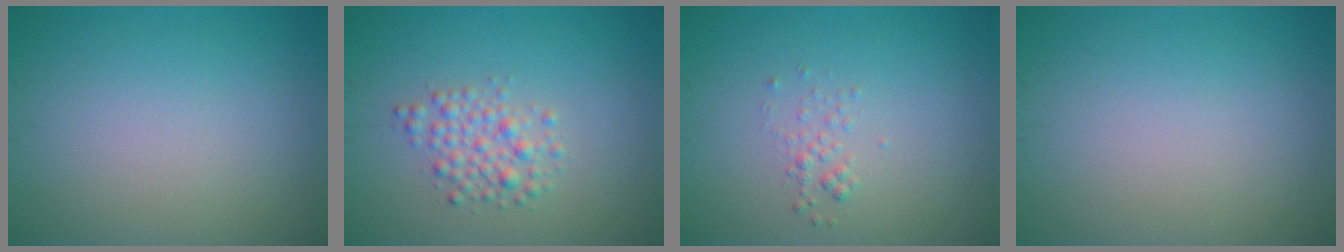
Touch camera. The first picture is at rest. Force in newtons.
{"total": 2.6, "press": 2.6, "slide": 0.1}
{"total": 1.0, "press": 1.0, "slide": 0.1}
{"total": 0.0}